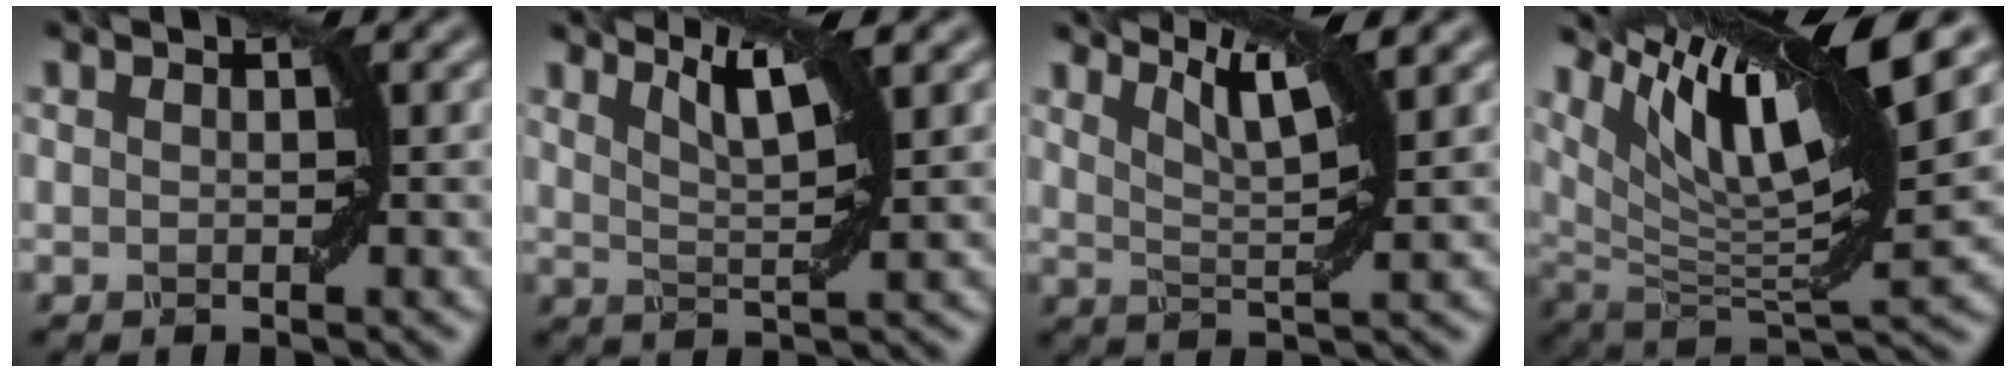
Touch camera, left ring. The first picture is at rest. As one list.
[{"total": 3.7, "force": [2.1, 0.8, 3.0], "torque": [-0.048, 0.005, 0.041]}, {"total": 4.8, "force": [3.0, 1.1, 3.6], "torque": [-0.057, 0.007, 0.049]}, {"total": 12.5, "force": [6.3, 2.8, 10.4], "torque": [-0.177, 0.007, 0.123]}]